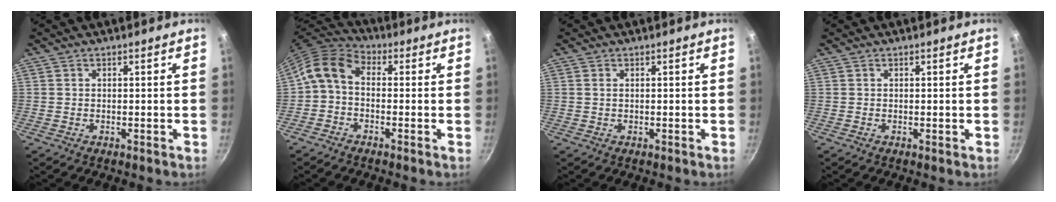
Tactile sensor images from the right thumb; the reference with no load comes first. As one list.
[{"total": 7.4, "force": [-0.9, 5.2, 5.2], "torque": [-0.106, 0.037, -0.035]}, {"total": 0.6, "force": [0.2, 0.3, 0.5], "torque": [-0.009, 0.001, 0.003]}, {"total": 0.0}]